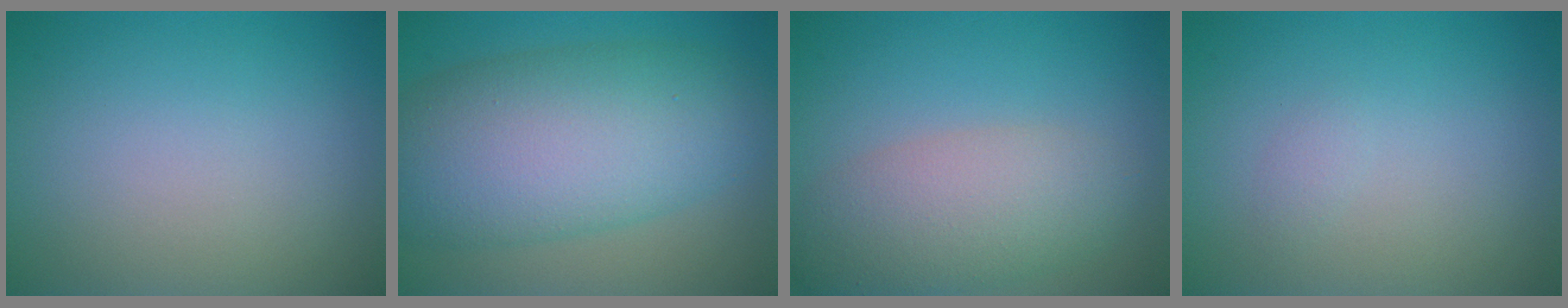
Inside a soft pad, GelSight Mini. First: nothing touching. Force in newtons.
{"total": 11.0, "press": 11.0, "slide": 0.0}
{"total": 5.4, "press": 5.4, "slide": 0.3}
{"total": 0.6, "press": 0.6, "slide": 0.1}